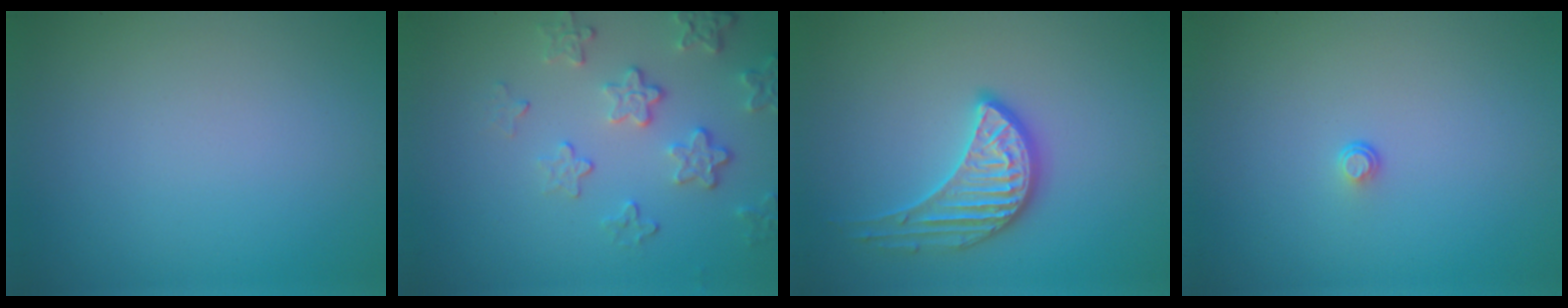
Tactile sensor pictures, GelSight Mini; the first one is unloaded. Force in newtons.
{"total": 4.1, "press": 3.2, "slide": 2.7}
{"total": 3.3, "press": 3.1, "slide": 1.2}
{"total": 0.5, "press": 0.3, "slide": 0.5}